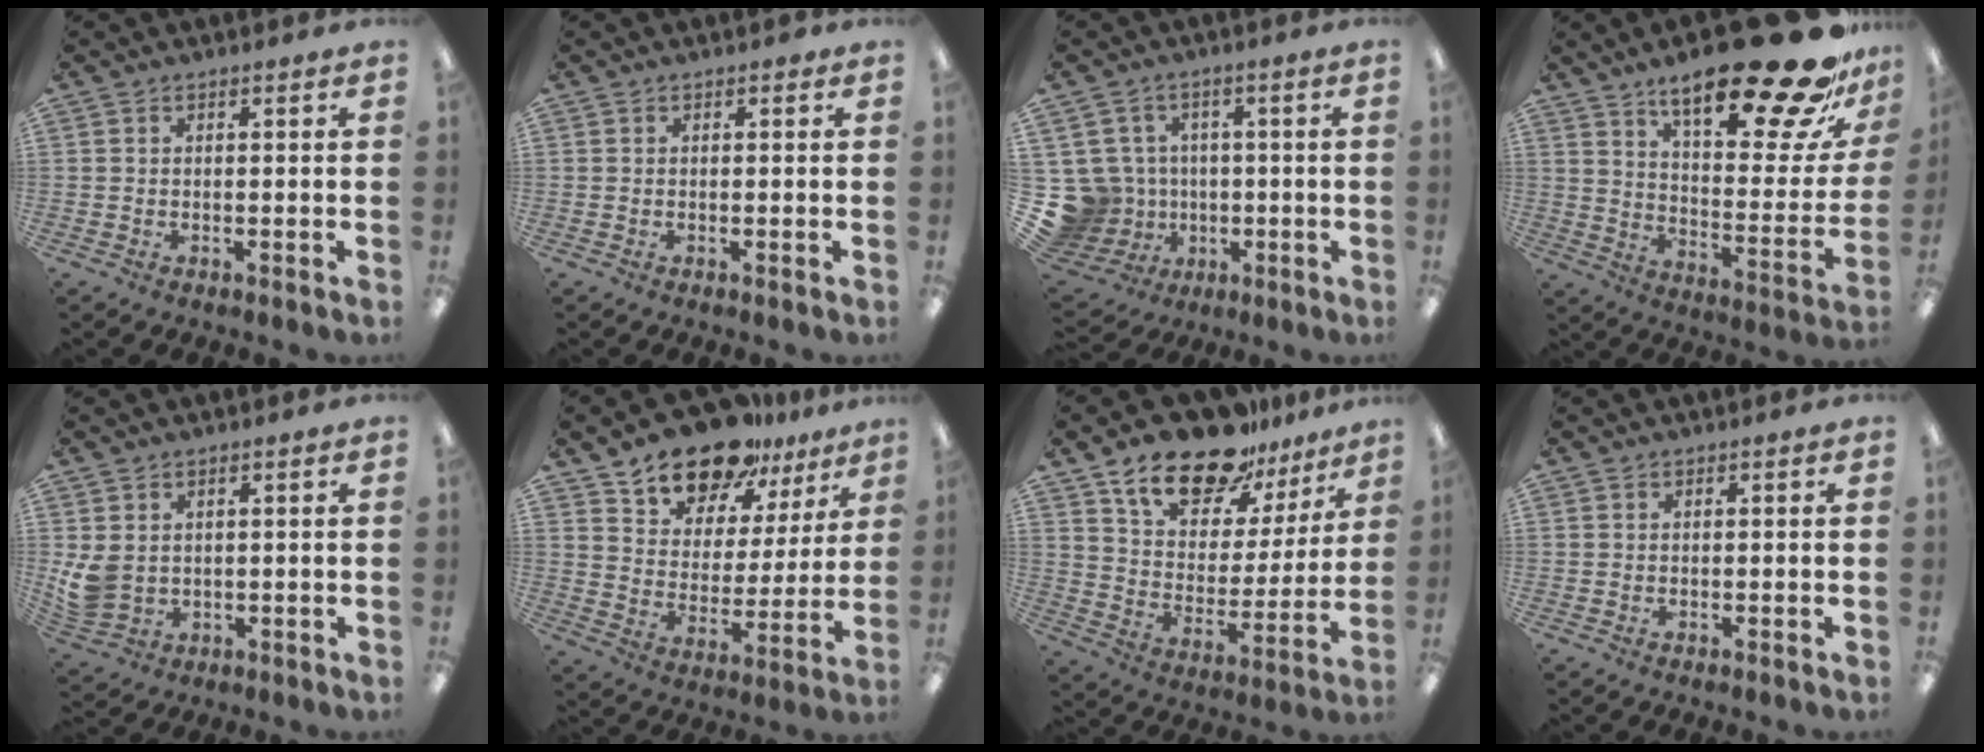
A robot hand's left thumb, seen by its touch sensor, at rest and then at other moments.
{"total": 0.0}
{"total": 12.4, "force": [-1.0, 11.8, 3.6], "torque": [-0.121, 0.003, -0.006]}
{"total": 28.0, "force": [19.6, 7.3, 18.6], "torque": [-0.256, -0.139, 0.310]}
{"total": 5.9, "force": [1.6, 4.8, 3.2], "torque": [-0.067, -0.003, 0.034]}
{"total": 16.6, "force": [13.7, 8.0, 4.9], "torque": [-0.095, -0.097, 0.251]}
{"total": 19.5, "force": [14.9, 9.3, 8.4], "torque": [-0.150, -0.094, 0.262]}
{"total": 0.0}